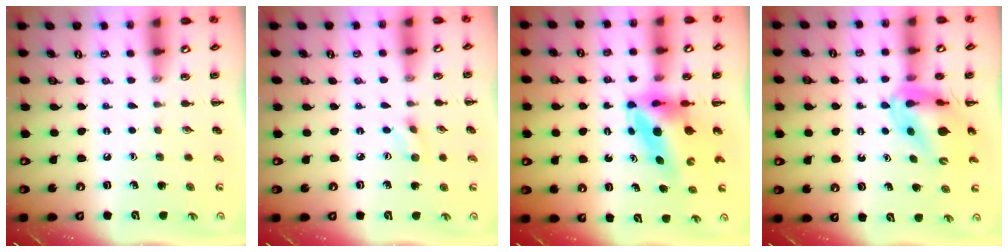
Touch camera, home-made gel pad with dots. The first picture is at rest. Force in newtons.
{"total": 2.5, "press": 2.4, "slide": 0.9}
{"total": 6.3, "press": 6.0, "slide": 1.8}
{"total": 11.6, "press": 11.0, "slide": 3.5}